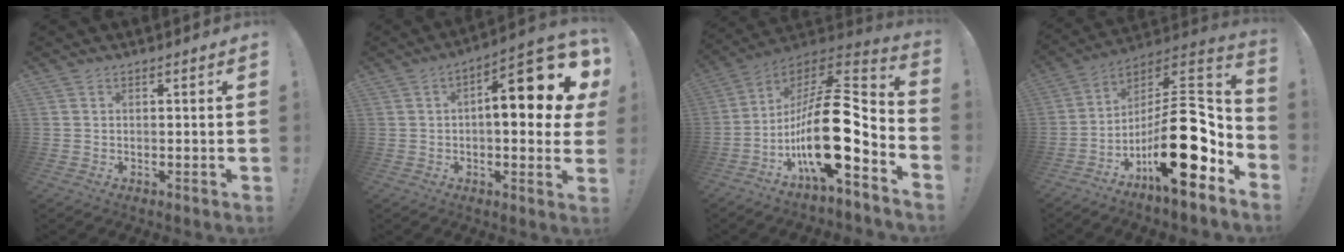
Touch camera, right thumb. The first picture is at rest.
{"total": 16.2, "force": [3.3, 5.7, 14.8], "torque": [-0.197, -0.014, 0.044]}
{"total": 22.3, "force": [-5.1, 8.0, 20.2], "torque": [-0.357, 0.004, -0.089]}
{"total": 24.2, "force": [-7.4, 8.8, 21.3], "torque": [-0.345, 0.028, -0.119]}